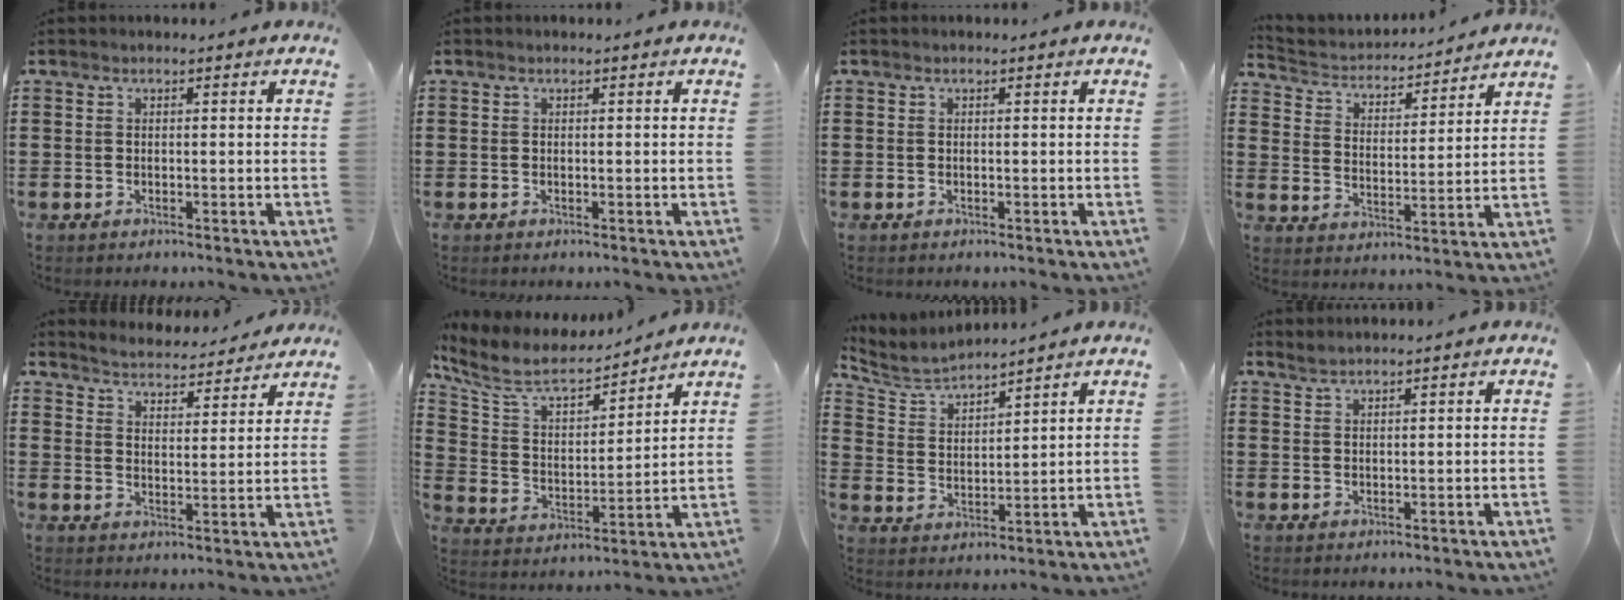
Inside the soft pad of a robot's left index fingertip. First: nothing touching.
{"total": 0.0}
{"total": 0.0}
{"total": 3.3, "force": [3.3, 0.8, 0.1], "torque": [-0.025, -0.028, 0.049]}
{"total": 4.2, "force": [4.2, -0.2, -0.1], "torque": [-0.021, -0.031, 0.069]}
{"total": 8.1, "force": [7.1, 2.0, 3.2], "torque": [-0.097, -0.043, 0.121]}
{"total": 4.8, "force": [4.6, 0.6, 1.0], "torque": [-0.043, -0.022, 0.079]}
{"total": 1.2, "force": [1.2, -0.2, 0.1], "torque": [-0.005, 0.000, 0.024]}